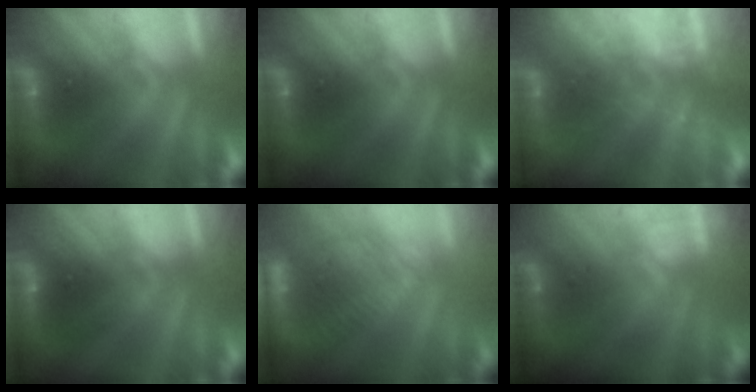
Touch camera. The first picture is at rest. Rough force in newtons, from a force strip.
{"total": 0.0}
{"total": 2.1}
{"total": 2.6}
{"total": 3.9}
{"total": 1.9}